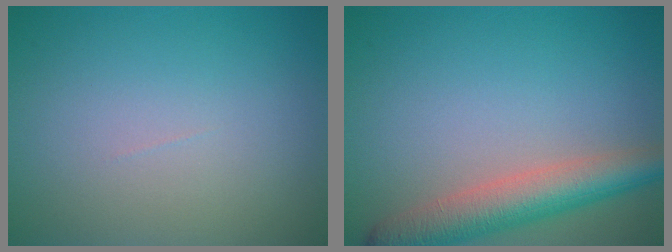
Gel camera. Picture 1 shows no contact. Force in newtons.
{"total": 5.7, "press": 5.7, "slide": 0.4}